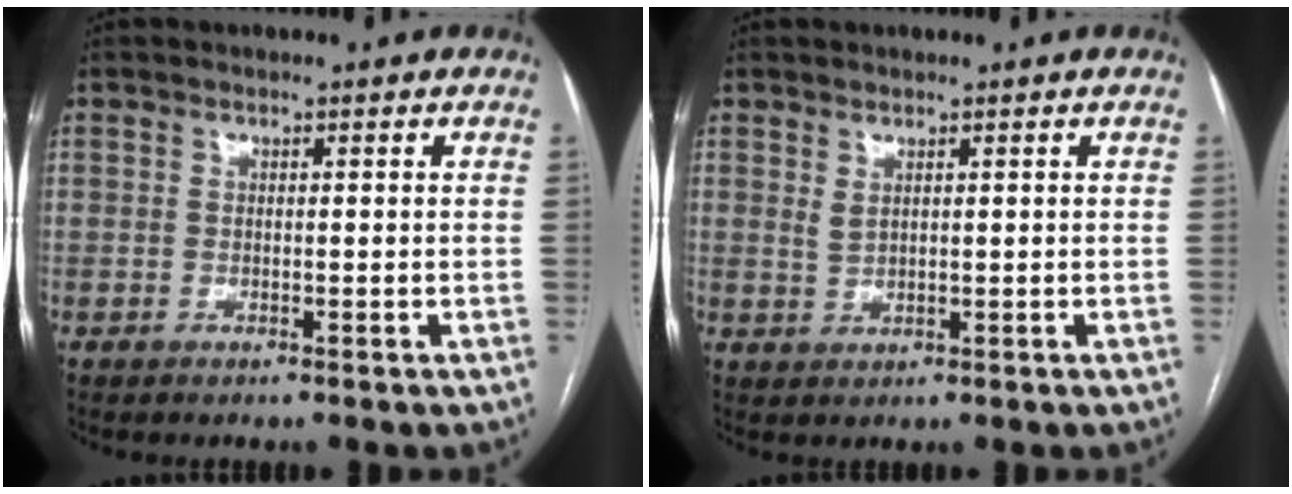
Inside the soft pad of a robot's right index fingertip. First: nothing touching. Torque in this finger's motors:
{"motor_torque": [-0.09, 0.05, 0.00, 0.01]}